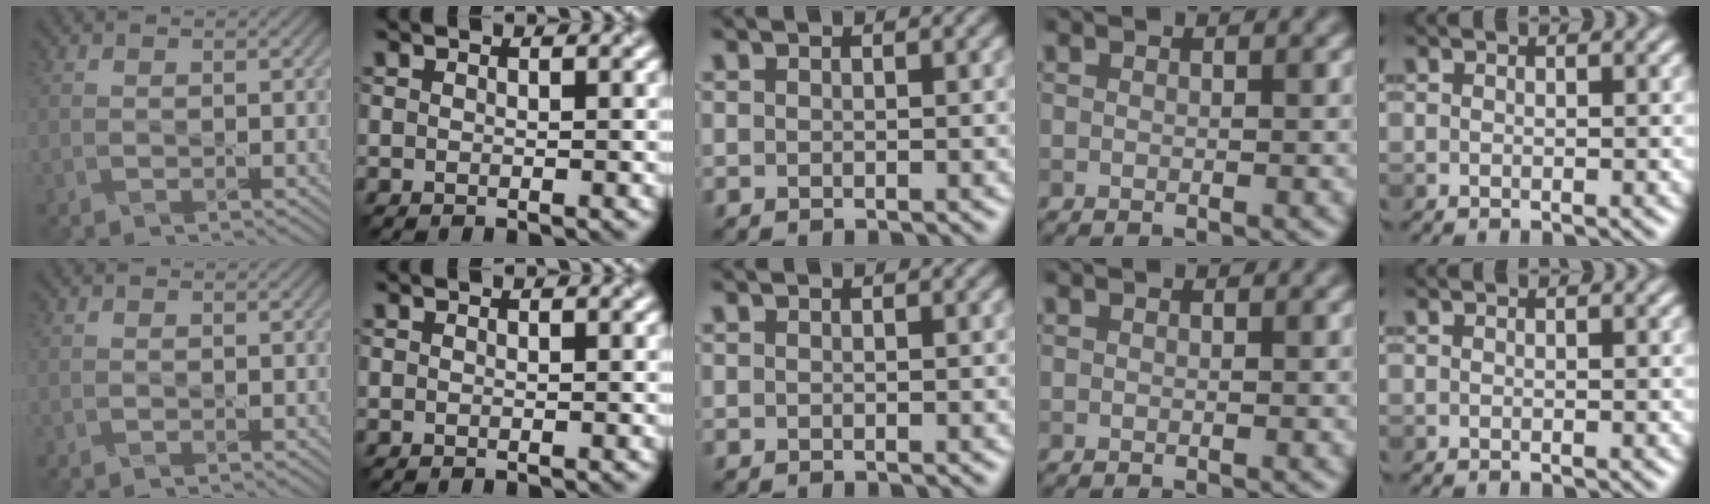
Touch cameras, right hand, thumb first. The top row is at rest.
{}